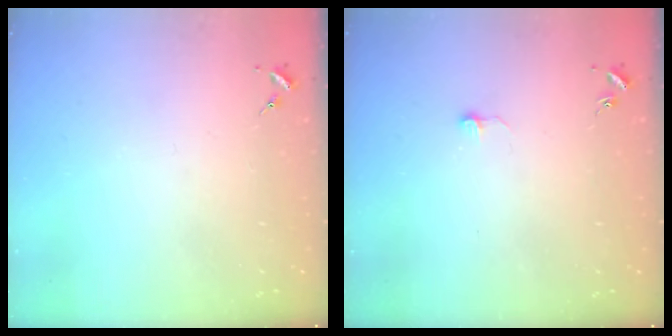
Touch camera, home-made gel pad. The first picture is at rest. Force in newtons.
{"total": 4.2, "press": 4.2, "slide": 0.5}